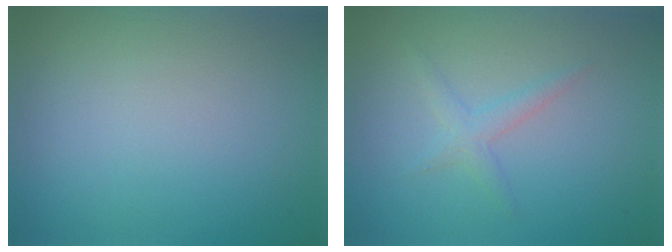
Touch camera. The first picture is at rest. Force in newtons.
{"total": 1.4, "press": 1.4, "slide": 0.1}